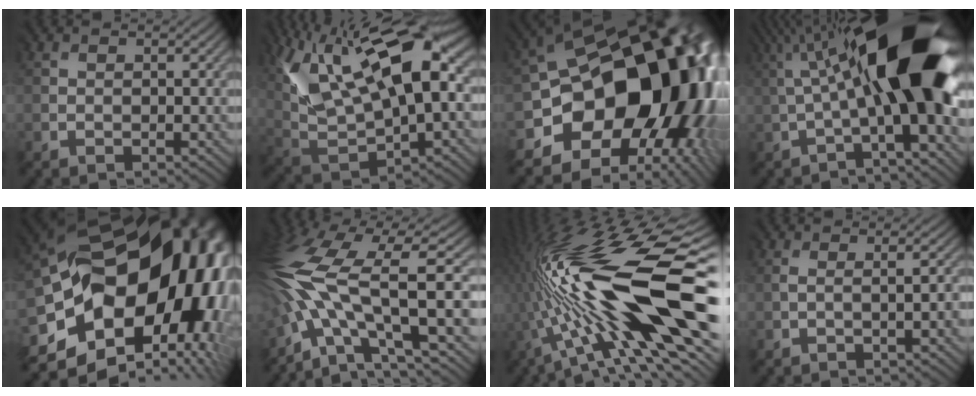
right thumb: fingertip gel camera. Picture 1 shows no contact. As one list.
[{"total": 16.1, "force": [6.0, 6.9, 13.2], "torque": [-0.255, 0.012, 0.112]}, {"total": 21.0, "force": [-3.0, 15.1, 14.2], "torque": [-0.207, -0.043, -0.037]}, {"total": 17.9, "force": [2.1, 4.5, 17.2], "torque": [-0.279, 0.031, 0.033]}, {"total": 21.7, "force": [-1.8, 15.8, 14.7], "torque": [-0.254, -0.071, -0.002]}, {"total": 17.3, "force": [-2.2, 6.1, 16.0], "torque": [-0.346, -0.005, -0.022]}, {"total": 20.6, "force": [-2.5, 5.6, 19.6], "torque": [-0.335, -0.004, -0.045]}, {"total": 1.4, "force": [-0.5, -0.1, 1.3], "torque": [-0.012, 0.004, -0.009]}]